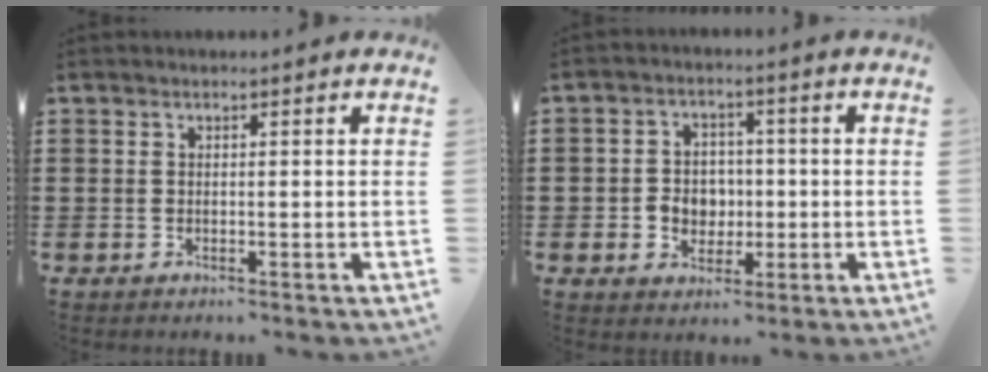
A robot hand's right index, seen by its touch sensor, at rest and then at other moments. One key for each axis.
{"total": 4.3, "fx": -0.7, "fy": 4.0, "fz": 1.5, "tx": -0.032, "ty": 0.007, "tz": -0.017}